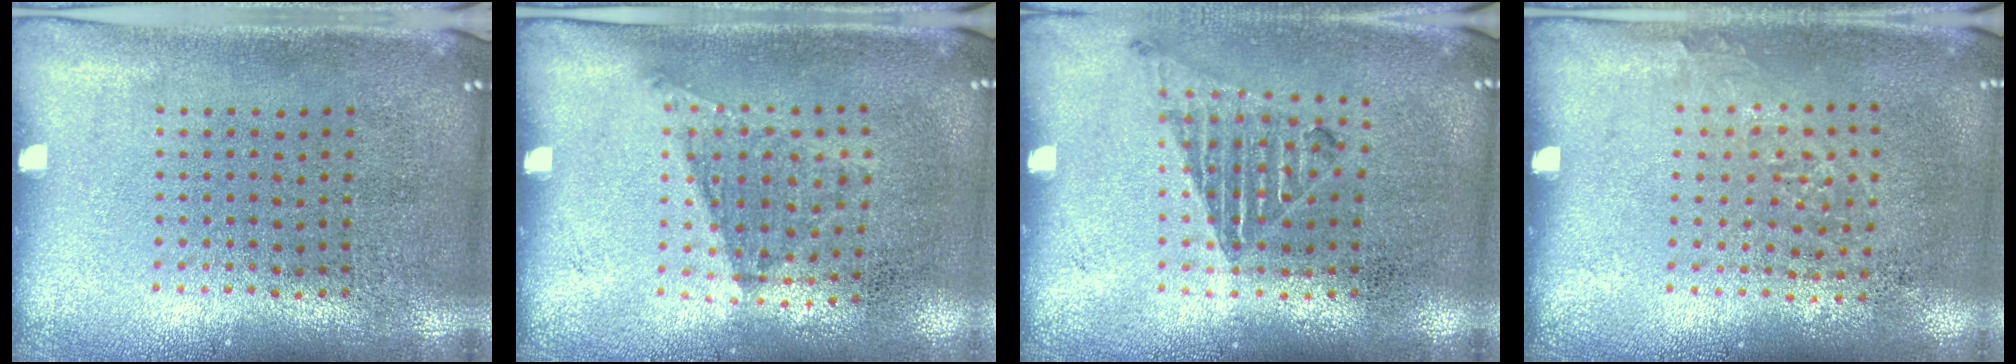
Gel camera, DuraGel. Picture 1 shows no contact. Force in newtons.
{"total": 1.1, "press": 0.8, "slide": 0.8}
{"total": 1.0, "press": 1.0, "slide": 0.2}
{"total": 0.9, "press": 0.7, "slide": 0.5}